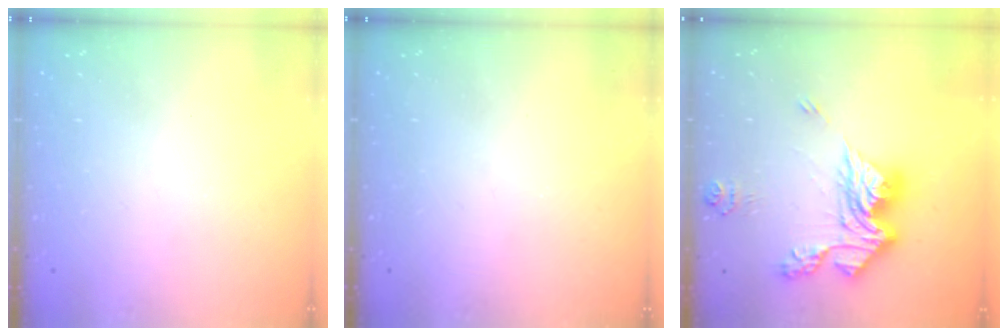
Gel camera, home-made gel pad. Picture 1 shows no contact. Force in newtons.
{"total": 0.0}
{"total": 17.0, "press": 16.9, "slide": 1.7}